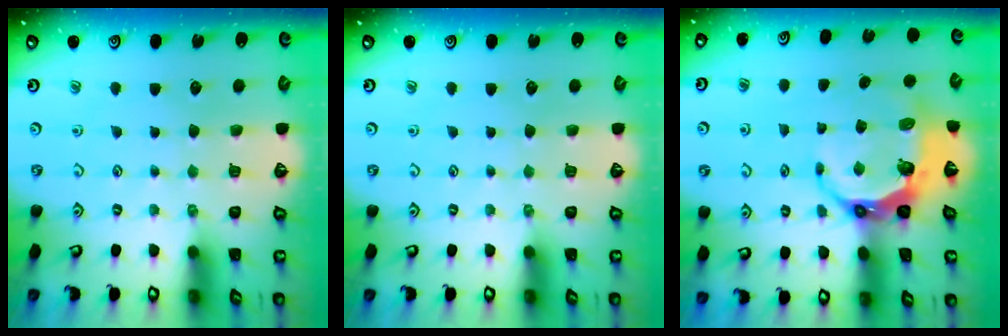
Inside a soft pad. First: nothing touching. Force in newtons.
{"total": 0.0}
{"total": 9.6, "press": 8.7, "slide": 4.1}